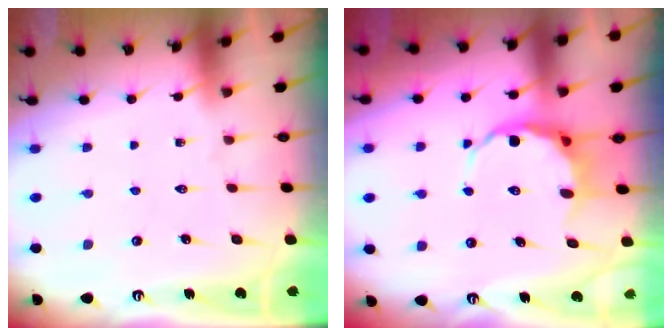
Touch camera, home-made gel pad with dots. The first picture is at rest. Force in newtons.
{"total": 7.1, "press": 6.8, "slide": 1.8}